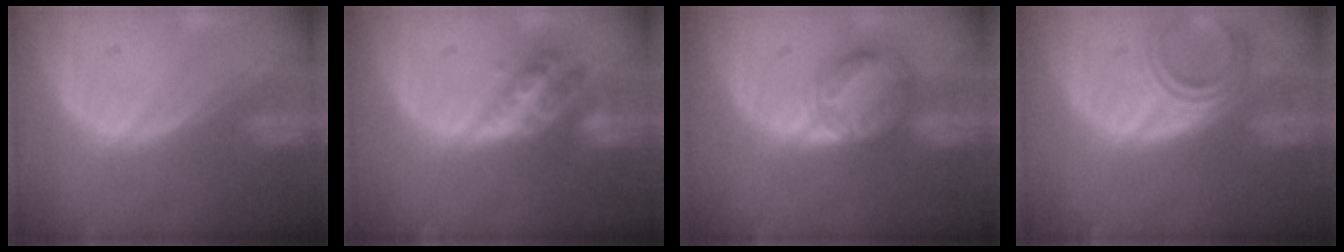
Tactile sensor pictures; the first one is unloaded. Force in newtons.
{"total": 6.2, "press": 5.4, "slide": 3.0}
{"total": 5.8, "press": 5.8, "slide": 0.0}
{"total": 5.6, "press": 5.1, "slide": 2.2}